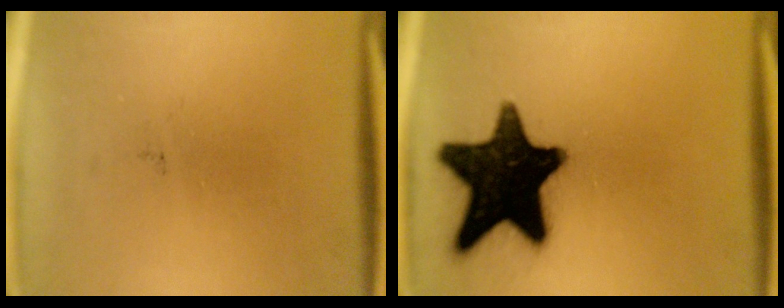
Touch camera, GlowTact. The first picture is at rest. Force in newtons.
{"total": 18.5}